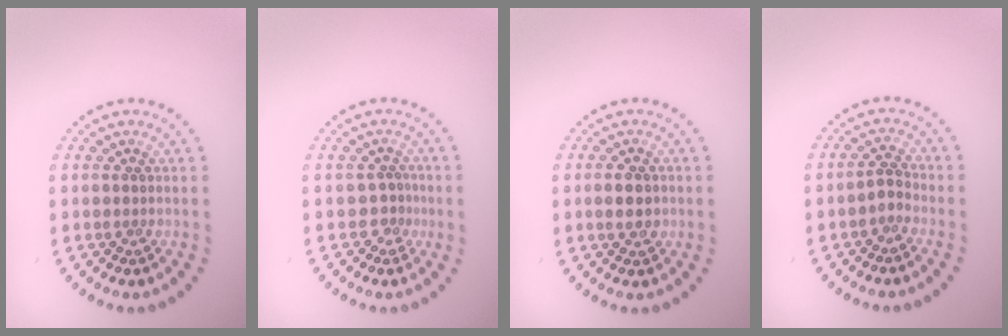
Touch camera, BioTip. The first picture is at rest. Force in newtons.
{"total": 1.6, "press": 1.0, "slide": 1.2}
{"total": 2.5, "press": 2.5, "slide": 0.1}
{"total": 1.1, "press": 0.9, "slide": 0.7}